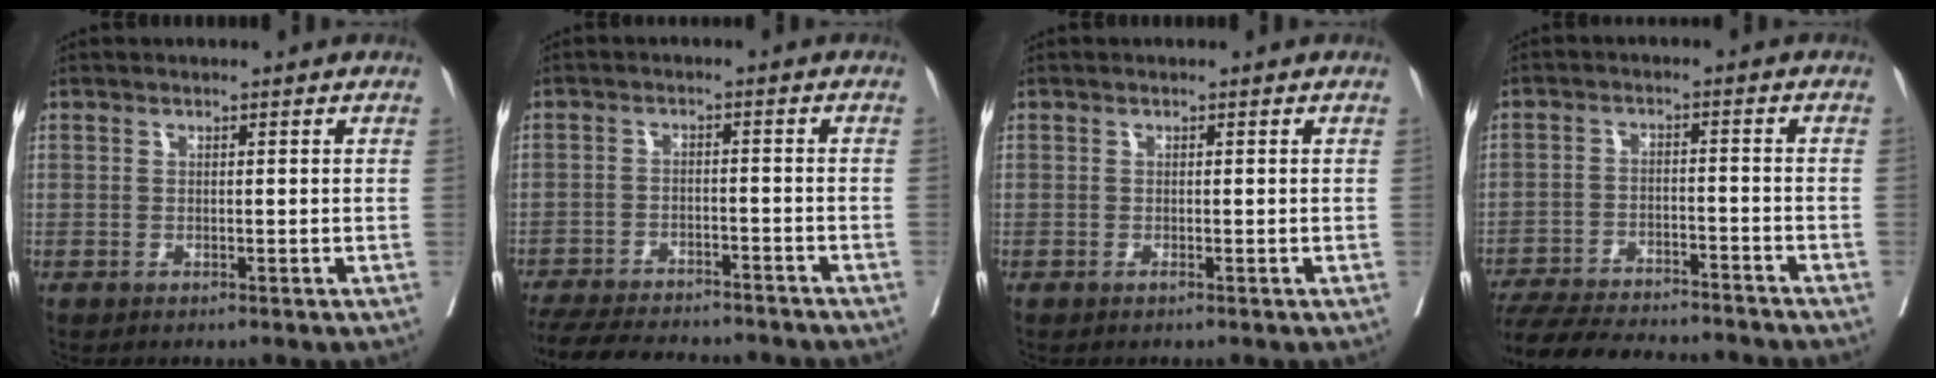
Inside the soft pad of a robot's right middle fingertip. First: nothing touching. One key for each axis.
{"total": 16.7, "fx": -14.9, "fy": 3.4, "fz": 6.7, "tx": -0.147, "ty": -0.021, "tz": -0.207}
{"total": 0.0}
{"total": 17.9, "fx": -16.4, "fy": 2.5, "fz": 6.6, "tx": -0.135, "ty": -0.021, "tz": -0.240}